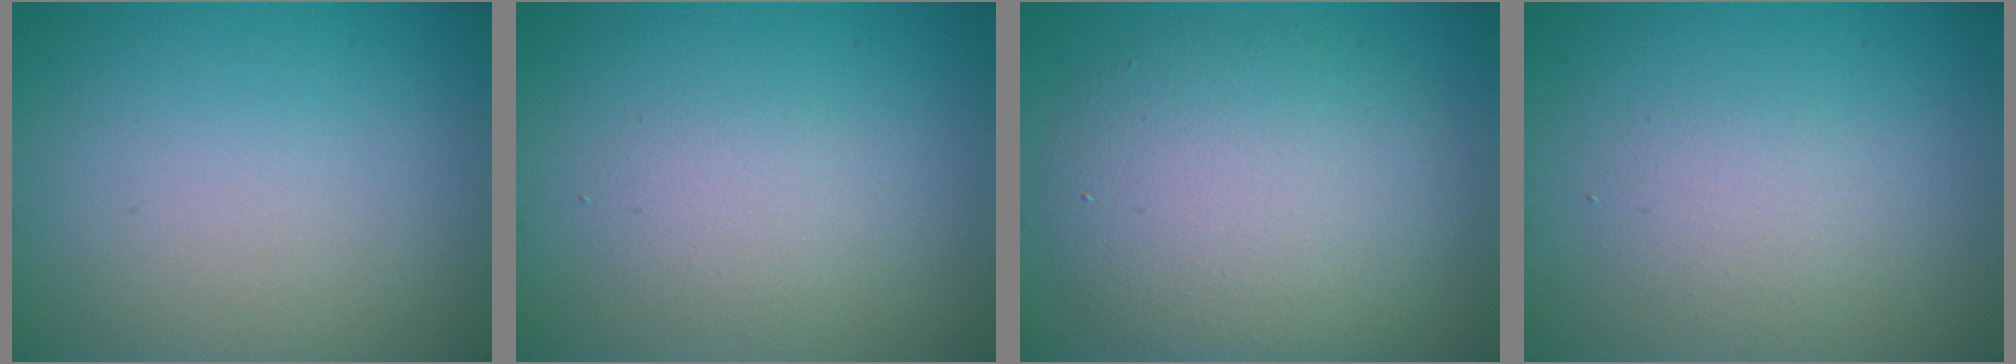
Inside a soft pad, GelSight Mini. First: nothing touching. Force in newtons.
{"total": 1.8, "press": 1.8, "slide": 0.0}
{"total": 7.6, "press": 7.6, "slide": 0.4}
{"total": 2.0, "press": 2.0, "slide": 0.1}